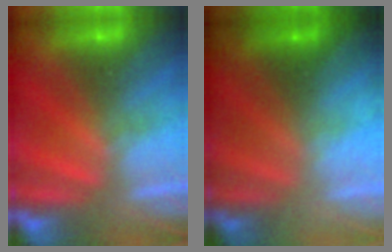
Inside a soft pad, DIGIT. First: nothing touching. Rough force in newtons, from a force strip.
{"total": 5.5}